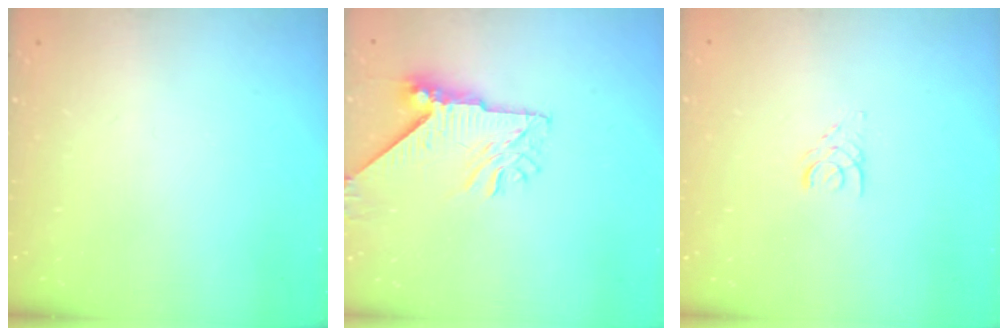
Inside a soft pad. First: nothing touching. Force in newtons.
{"total": 10.3, "press": 10.2, "slide": 1.3}
{"total": 1.7, "press": 1.7, "slide": 0.2}